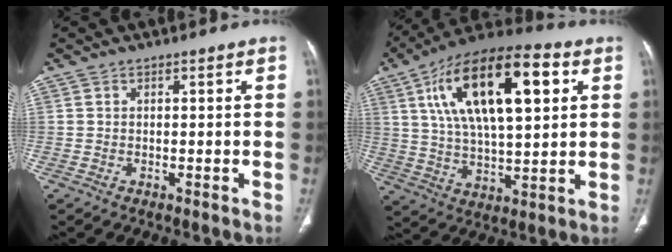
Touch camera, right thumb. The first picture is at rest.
{"total": 23.5, "force": [7.7, 9.9, 19.9], "torque": [-0.332, 0.003, 0.124]}